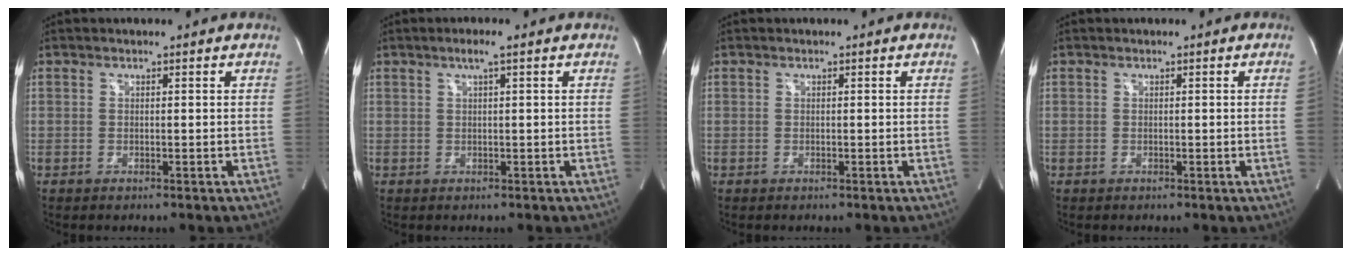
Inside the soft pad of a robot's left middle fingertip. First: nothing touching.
{"total": 1.9, "force": [1.0, -0.1, 1.6], "torque": [-0.034, 0.005, 0.018]}
{"total": 0.0}
{"total": 0.9, "force": [0.0, -0.4, 0.8], "torque": [-0.009, -0.001, -0.002]}